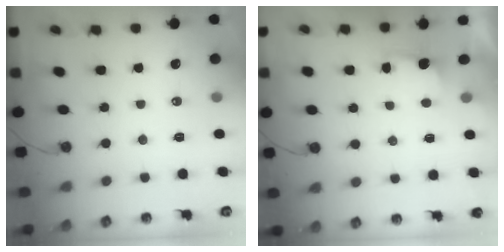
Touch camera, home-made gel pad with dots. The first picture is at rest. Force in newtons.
{"total": 2.5, "press": 2.3, "slide": 0.8}